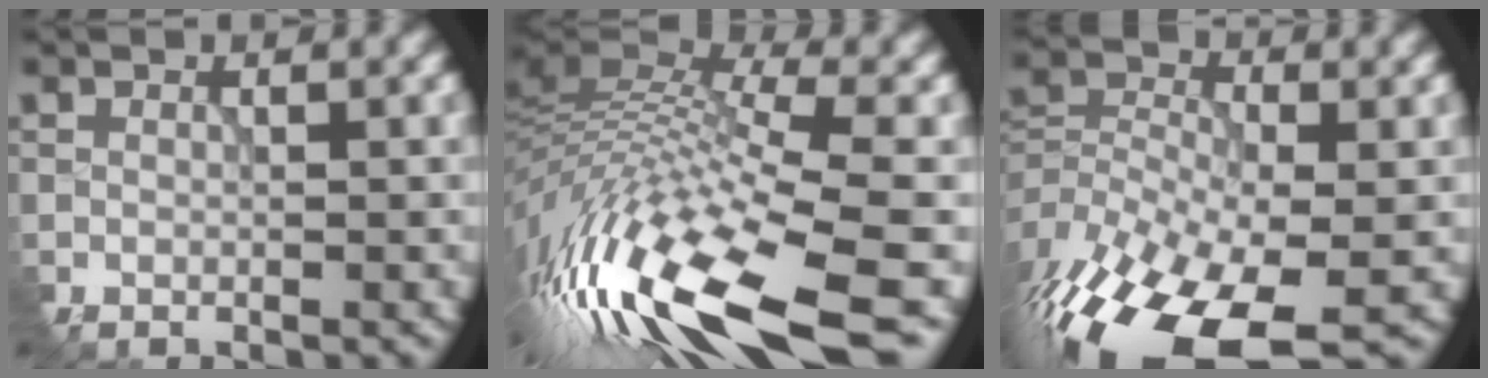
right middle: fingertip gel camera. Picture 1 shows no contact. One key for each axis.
{"total": 15.4, "fx": -5.5, "fy": 4.8, "fz": 13.6, "tx": -0.293, "ty": 0.002, "tz": -0.093}
{"total": 14.3, "fx": -9.4, "fy": 6.0, "fz": 9.0, "tx": -0.205, "ty": -0.026, "tz": -0.151}